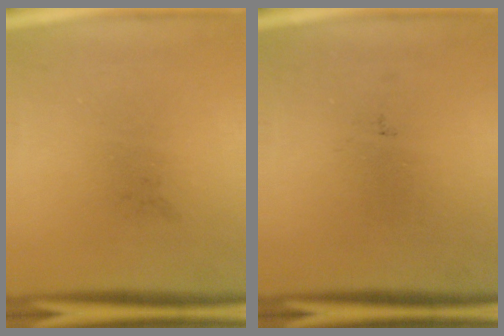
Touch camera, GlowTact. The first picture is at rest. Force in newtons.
{"total": 0.0}